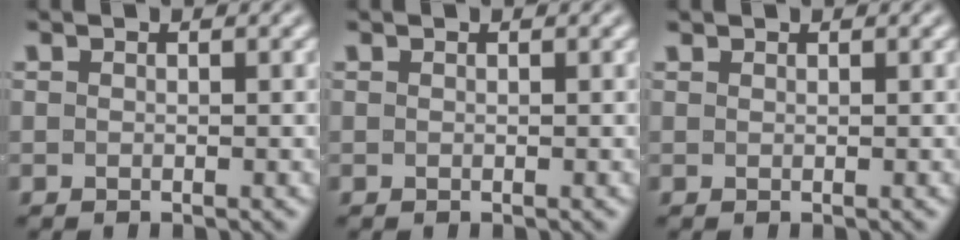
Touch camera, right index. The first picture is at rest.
{"total": 0.0}
{"total": 0.7, "force": [0.5, -0.5, -0.2], "torque": [0.010, -0.002, 0.013]}